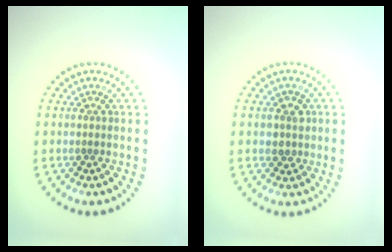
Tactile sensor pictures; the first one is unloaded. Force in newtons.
{"total": 1.8, "press": 1.7, "slide": 0.6}